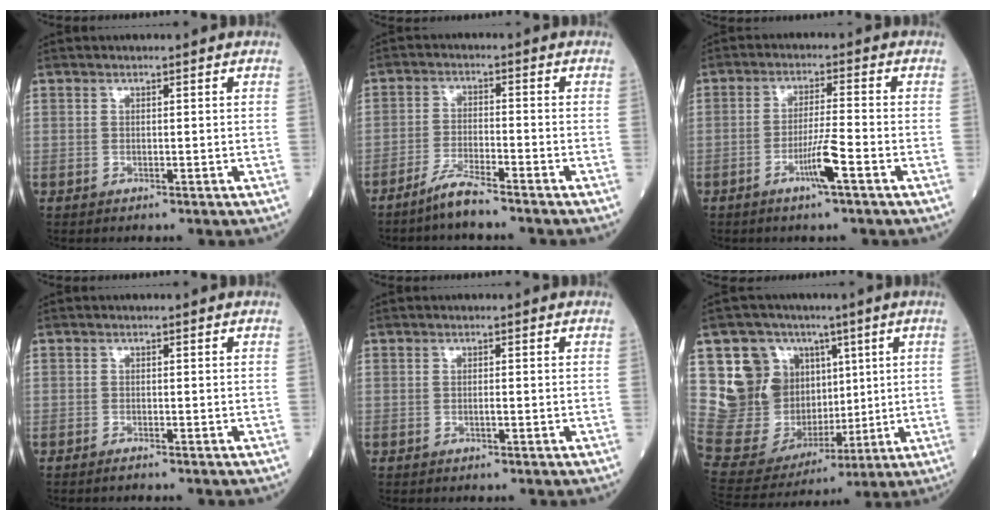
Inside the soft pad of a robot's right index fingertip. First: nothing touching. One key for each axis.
{"total": 4.5, "fx": -3.9, "fy": -0.2, "fz": 2.3, "tx": -0.050, "ty": -0.013, "tz": -0.080}
{"total": 5.2, "fx": -2.5, "fy": -0.5, "fz": 4.5, "tx": -0.085, "ty": -0.007, "tz": -0.049}
{"total": 0.9, "fx": -0.8, "fy": -0.1, "fz": 0.4, "tx": -0.012, "ty": -0.002, "tz": -0.012}
{"total": 0.6, "fx": -0.3, "fy": 0.0, "fz": 0.5, "tx": -0.010, "ty": 0.001, "tz": -0.005}
{"total": 15.6, "fx": 5.9, "fy": 12.5, "fz": 7.1, "tx": -0.155, "ty": 0.046, "tz": 0.135}